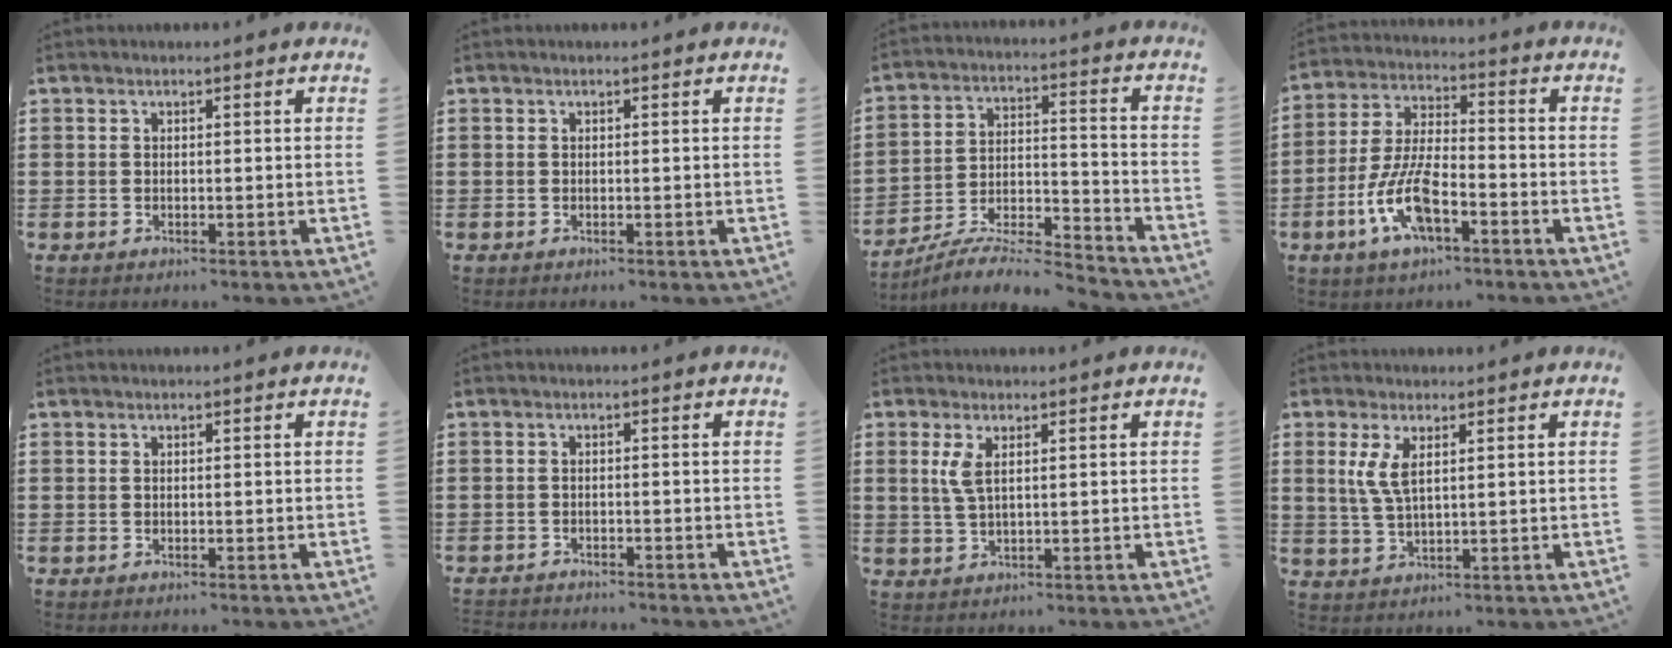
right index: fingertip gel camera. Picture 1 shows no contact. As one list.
[{"total": 0.0}, {"total": 7.3, "force": [-6.9, 0.8, 2.4], "torque": [-0.042, 0.006, -0.134]}, {"total": 9.6, "force": [-4.1, 3.7, 7.8], "torque": [-0.182, -0.006, -0.079]}, {"total": 0.0}, {"total": 1.5, "force": [-1.5, 0.0, -0.1], "torque": [-0.002, 0.000, -0.034]}, {"total": 3.0, "force": [1.1, 1.0, 2.7], "torque": [-0.064, 0.003, 0.015]}, {"total": 4.4, "force": [1.6, 1.5, 3.8], "torque": [-0.089, 0.002, 0.025]}]